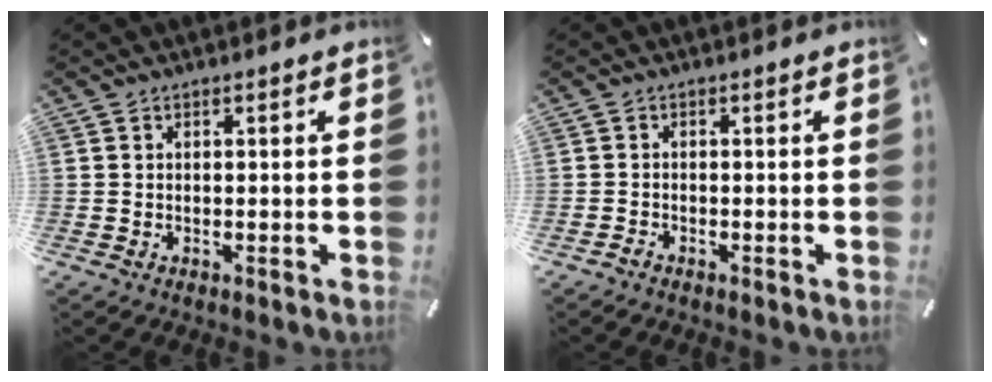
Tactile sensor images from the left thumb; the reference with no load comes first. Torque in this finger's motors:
{"motor_torque": [-0.39, 0.09, 0.13, 0.09, -0.02]}